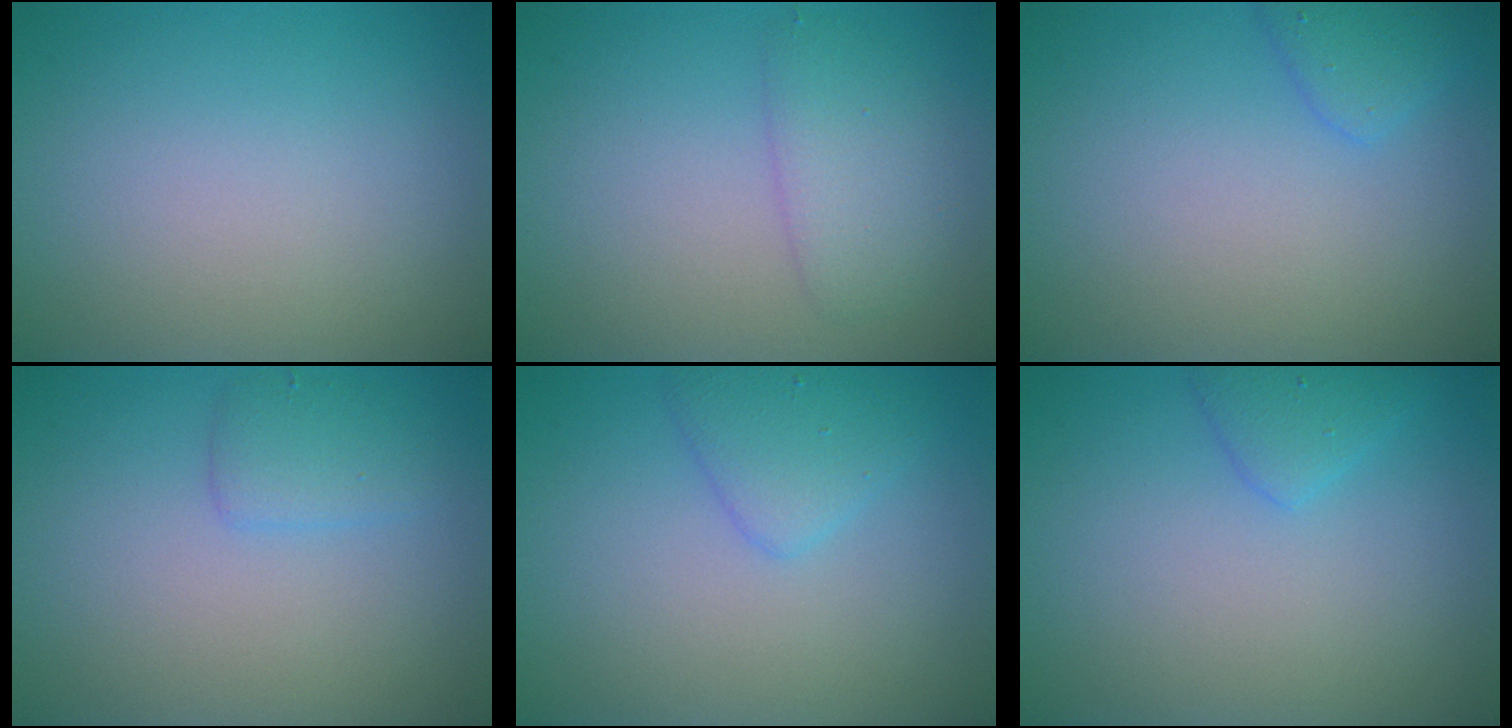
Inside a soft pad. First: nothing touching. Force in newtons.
{"total": 2.7, "press": 2.7, "slide": 0.1}
{"total": 1.9, "press": 1.9, "slide": 0.1}
{"total": 1.8, "press": 1.8, "slide": 0.2}
{"total": 2.3, "press": 2.3, "slide": 0.0}
{"total": 1.7, "press": 1.7, "slide": 0.1}